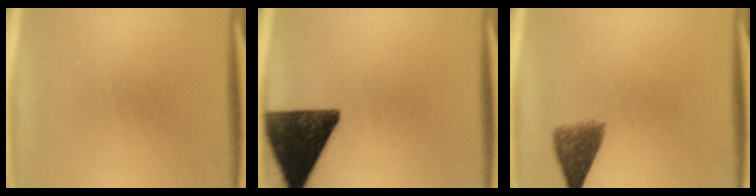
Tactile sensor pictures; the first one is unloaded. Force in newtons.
{"total": 14.1}
{"total": 4.8}